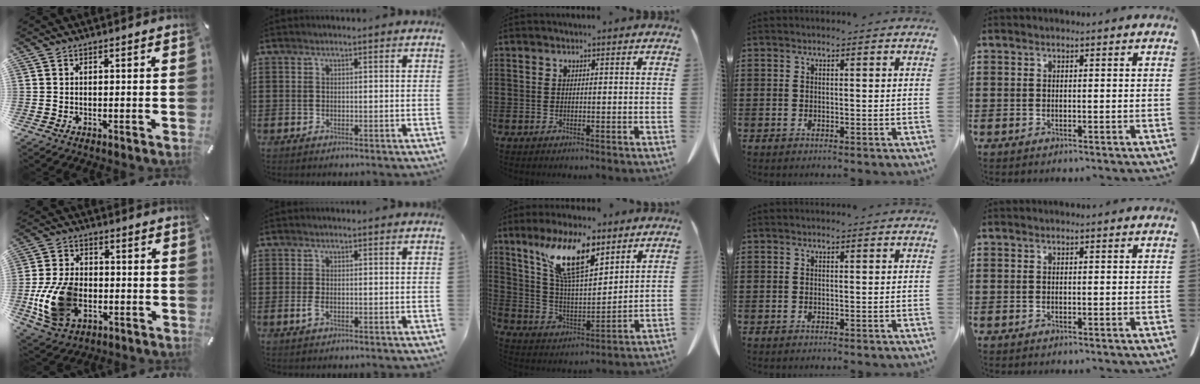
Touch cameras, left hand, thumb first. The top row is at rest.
{"thumb": {"total": 14.8, "force": [-3.5, 10.5, 9.9], "torque": [-0.207, 0.011, -0.059]}, "index": {"total": 1.5, "force": [-0.2, 0.6, 1.3], "torque": [-0.033, -0.004, -0.006]}, "middle": {"total": 12.7, "force": [8.2, 3.9, 8.9], "torque": [-0.191, -0.015, 0.149]}}